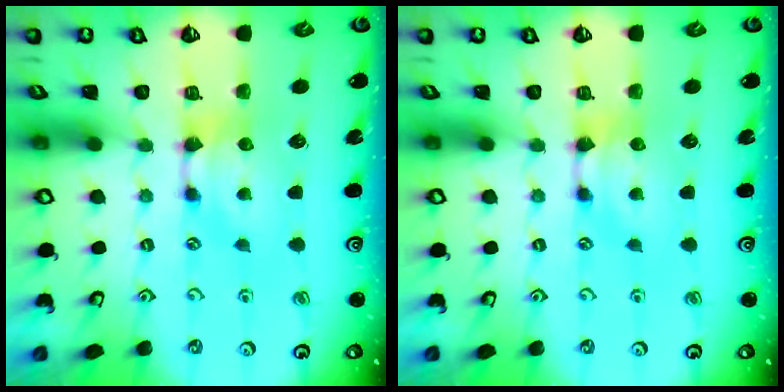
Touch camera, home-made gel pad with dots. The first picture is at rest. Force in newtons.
{"total": 0.0}